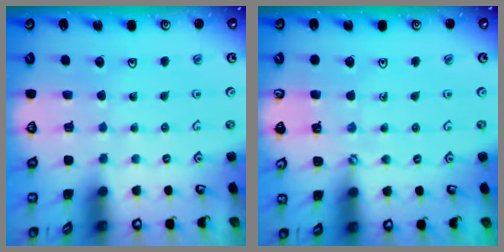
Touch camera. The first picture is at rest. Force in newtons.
{"total": 3.6, "press": 3.6, "slide": 0.5}